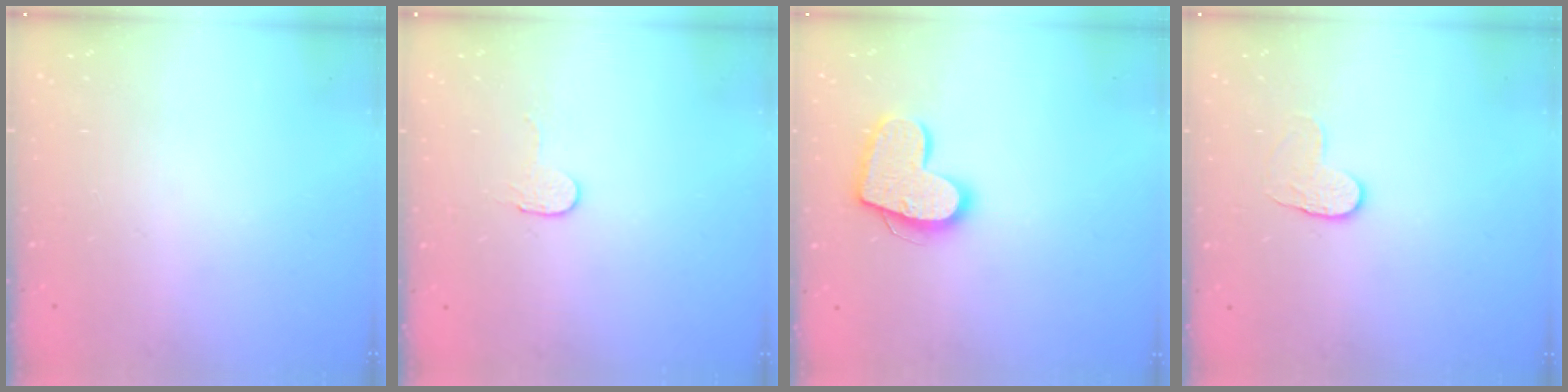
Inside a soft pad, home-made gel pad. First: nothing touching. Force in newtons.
{"total": 2.7, "press": 2.7, "slide": 0.2}
{"total": 15.3, "press": 15.3, "slide": 1.1}
{"total": 5.0, "press": 4.9, "slide": 0.5}